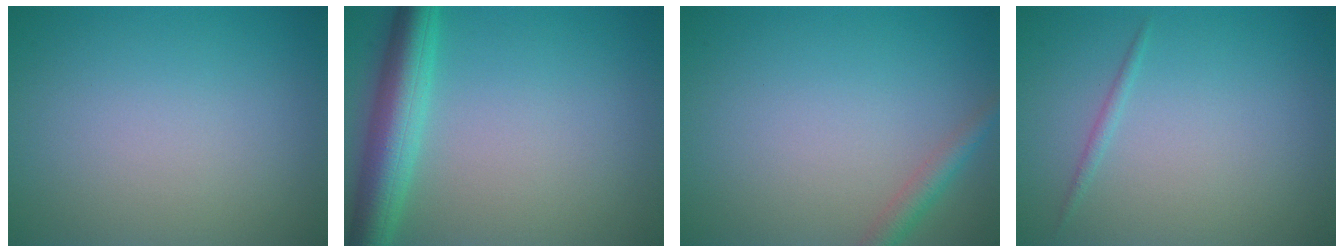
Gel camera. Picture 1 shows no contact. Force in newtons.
{"total": 5.6, "press": 5.5, "slide": 0.2}
{"total": 1.9, "press": 1.9, "slide": 0.0}
{"total": 0.7, "press": 0.7, "slide": 0.1}